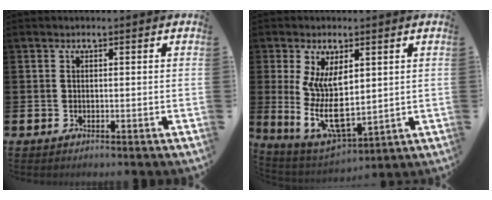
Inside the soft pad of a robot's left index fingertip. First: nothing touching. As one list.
[{"total": 9.6, "force": [1.8, 4.3, 8.4], "torque": [-0.165, -0.038, 0.034]}]